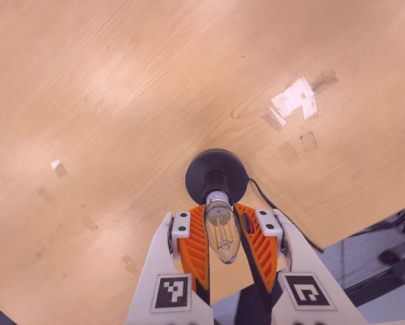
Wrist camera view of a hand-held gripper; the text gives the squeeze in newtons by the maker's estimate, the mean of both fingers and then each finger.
{"total": 15.0, "left": 15.7, "right": 14.3}